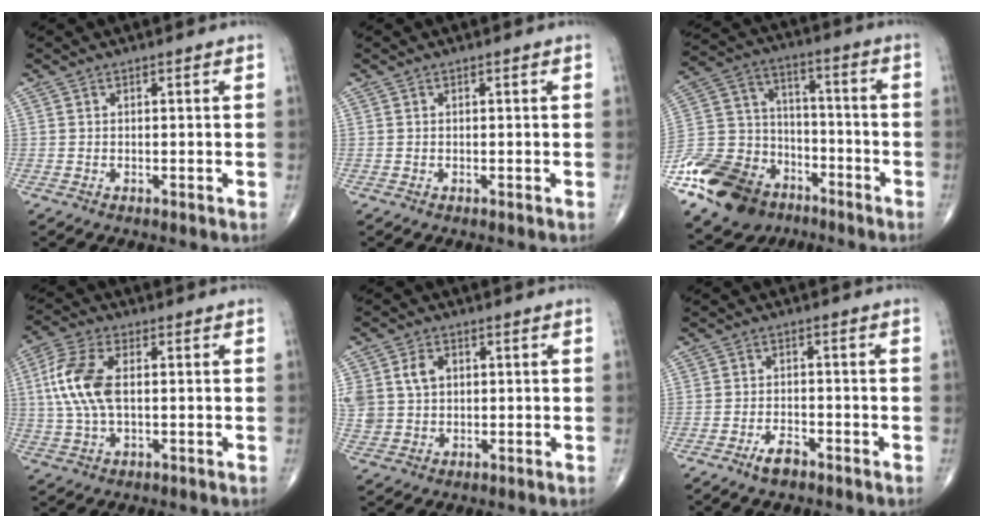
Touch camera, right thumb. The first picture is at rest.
{"total": 0.0}
{"total": 21.3, "force": [-12.6, 14.3, 9.5], "torque": [-0.172, 0.071, -0.219]}
{"total": 10.9, "force": [1.2, 5.7, 9.3], "torque": [-0.212, 0.011, 0.021]}
{"total": 10.0, "force": [2.3, 7.9, 5.6], "torque": [-0.124, 0.003, 0.053]}
{"total": 3.4, "force": [-2.4, 1.4, 1.9], "torque": [-0.036, 0.012, -0.043]}